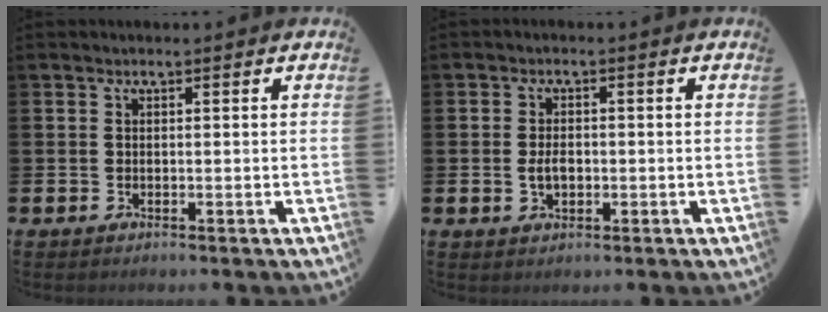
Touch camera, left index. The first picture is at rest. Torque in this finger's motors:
{"motor_torque": [0.36, -0.24, 0.07, 0.08]}